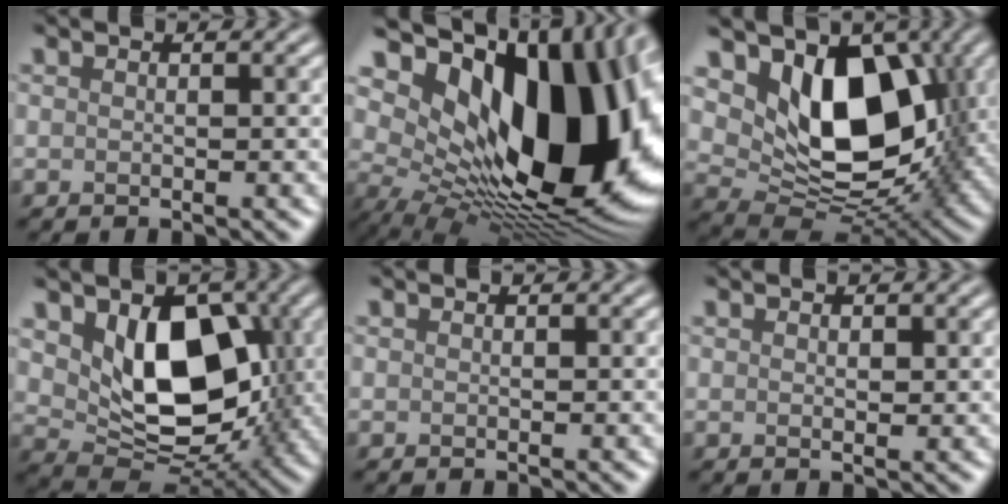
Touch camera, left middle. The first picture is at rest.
{"total": 17.8, "force": [4.4, 10.6, 13.6], "torque": [-0.213, -0.003, 0.087]}
{"total": 10.2, "force": [3.0, 6.5, 7.3], "torque": [-0.118, -0.024, 0.050]}
{"total": 9.2, "force": [1.8, 6.1, 6.7], "torque": [-0.121, -0.023, 0.041]}
{"total": 0.0}
{"total": 0.7, "force": [0.5, 0.2, 0.5], "torque": [-0.009, -0.002, 0.009]}